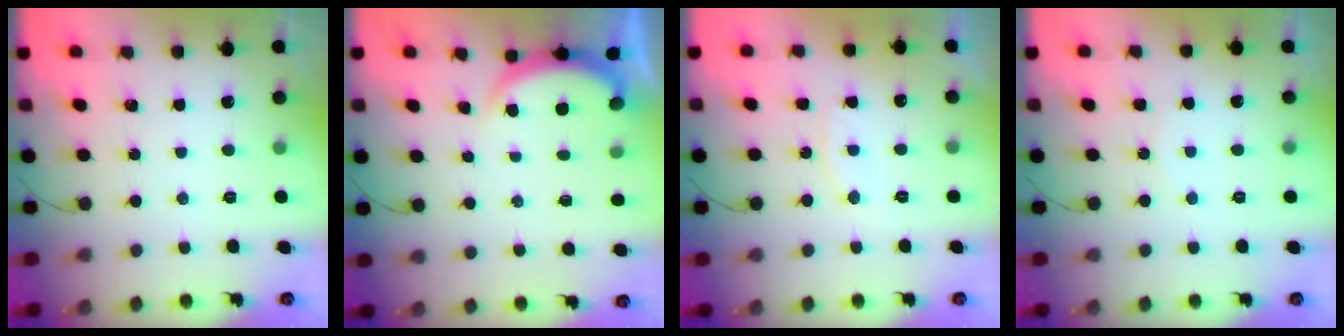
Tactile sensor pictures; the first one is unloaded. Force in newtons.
{"total": 1.8, "press": 1.8, "slide": 0.5}
{"total": 7.0, "press": 7.0, "slide": 0.2}
{"total": 2.8, "press": 2.8, "slide": 0.6}